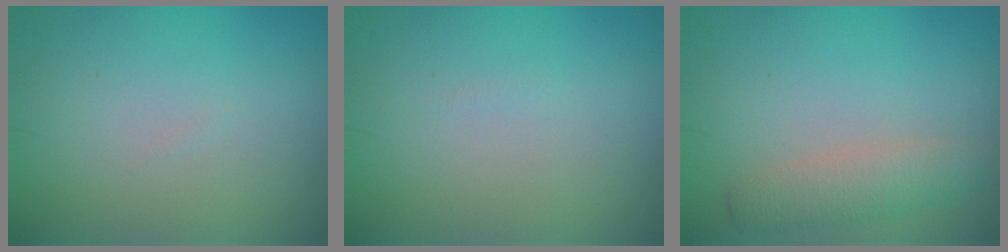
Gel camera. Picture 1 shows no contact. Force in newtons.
{"total": 0.0}
{"total": 2.7, "press": 2.7, "slide": 0.1}